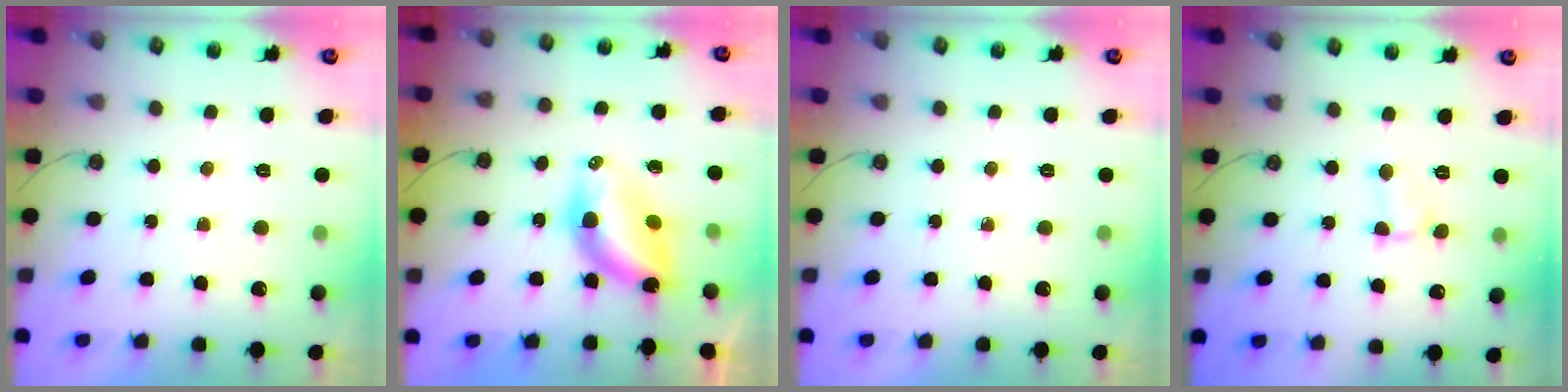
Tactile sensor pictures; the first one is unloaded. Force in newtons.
{"total": 6.2, "press": 6.2, "slide": 0.3}
{"total": 0.0}
{"total": 1.7, "press": 1.7, "slide": 0.2}